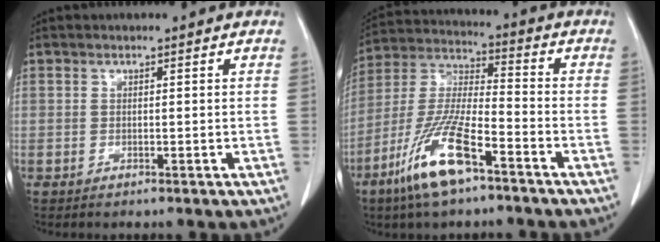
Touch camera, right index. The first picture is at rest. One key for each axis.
{"total": 13.6, "fx": -7.9, "fy": 2.6, "fz": 10.8, "tx": -0.231, "ty": -0.018, "tz": -0.150}